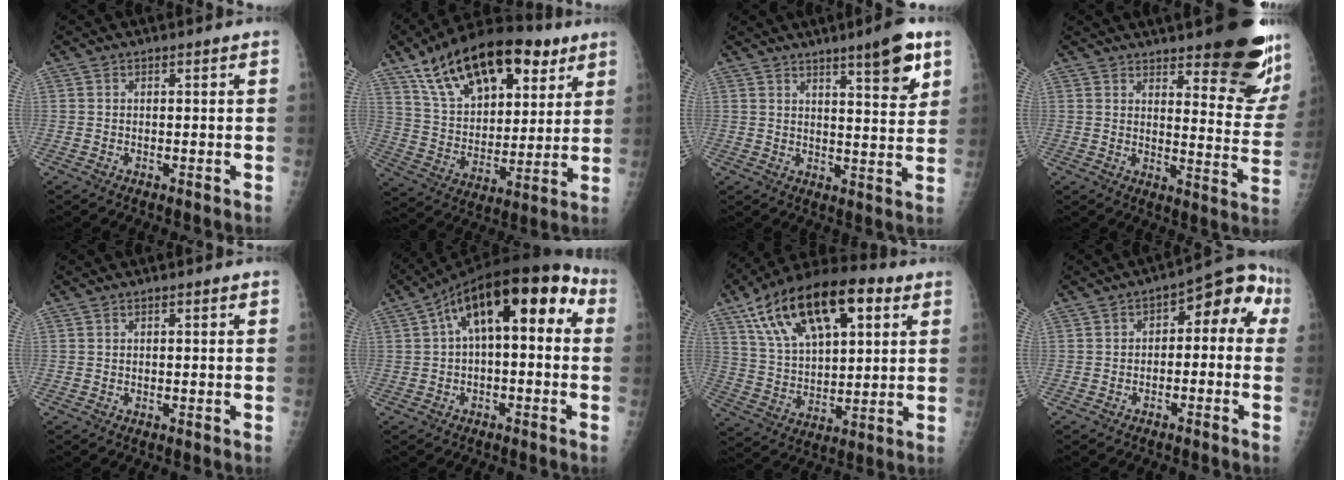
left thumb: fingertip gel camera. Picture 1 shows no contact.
{"total": 25.0, "force": [13.7, 13.0, 16.5], "torque": [-0.246, -0.019, 0.235]}
{"total": 9.3, "force": [5.6, 1.6, 7.2], "torque": [-0.090, -0.034, 0.078]}
{"total": 19.8, "force": [13.6, 5.6, 13.2], "torque": [-0.133, -0.093, 0.167]}
{"total": 0.6, "force": [0.2, 0.2, 0.6], "torque": [-0.010, 0.002, 0.002]}
{"total": 15.6, "force": [3.0, 7.4, 13.4], "torque": [-0.176, 0.050, 0.034]}
{"total": 23.2, "force": [10.7, 11.2, 17.3], "torque": [-0.282, -0.004, 0.188]}
{"total": 9.2, "force": [-0.3, 5.4, 7.5], "torque": [-0.059, 0.053, -0.016]}